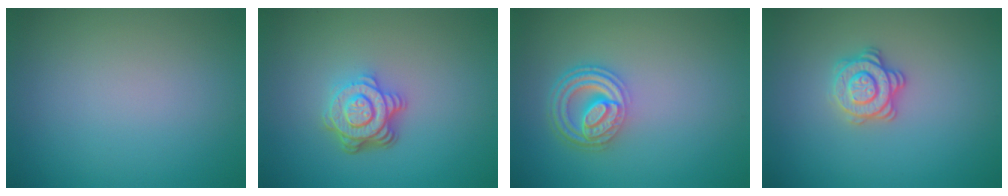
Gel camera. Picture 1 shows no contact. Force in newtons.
{"total": 4.6, "press": 3.3, "slide": 3.2}
{"total": 4.6, "press": 3.5, "slide": 3.0}
{"total": 2.8, "press": 2.6, "slide": 1.0}